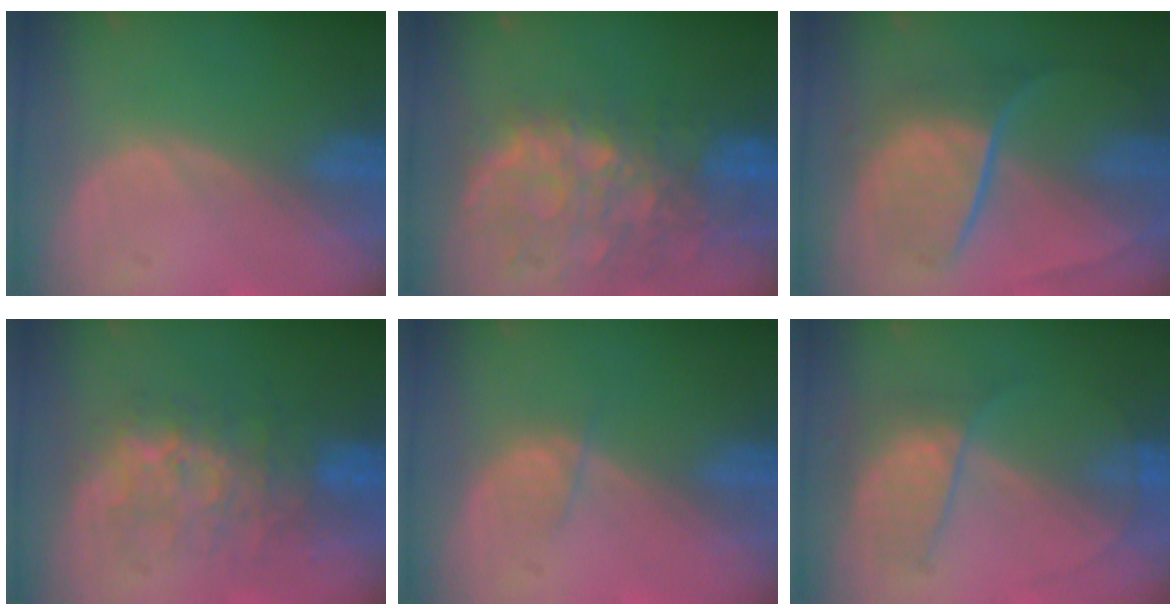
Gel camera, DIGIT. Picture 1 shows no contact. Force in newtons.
{"total": 11.2, "press": 9.8, "slide": 5.4}
{"total": 9.2, "press": 7.6, "slide": 5.1}
{"total": 7.9, "press": 7.8, "slide": 1.5}
{"total": 1.9, "press": 1.7, "slide": 0.8}
{"total": 5.8, "press": 5.5, "slide": 2.1}